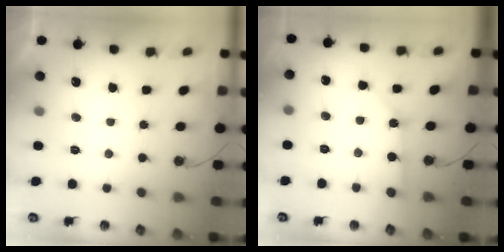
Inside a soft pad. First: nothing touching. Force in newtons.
{"total": 4.8, "press": 4.8, "slide": 0.5}